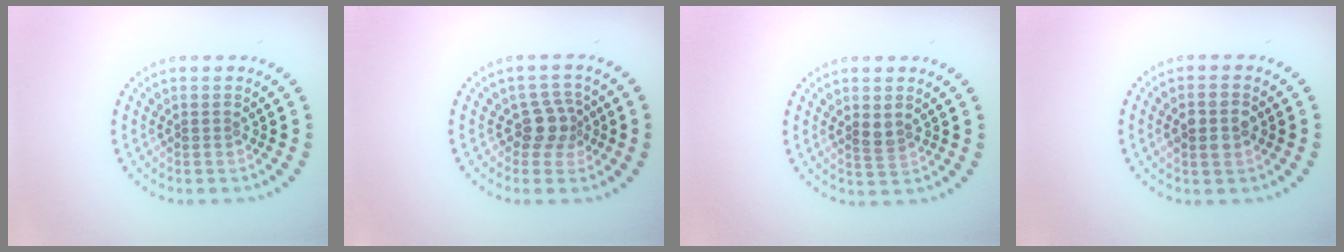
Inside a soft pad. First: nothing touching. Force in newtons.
{"total": 2.6, "press": 2.0, "slide": 1.6}
{"total": 1.4, "press": 1.2, "slide": 0.6}
{"total": 2.5, "press": 2.4, "slide": 0.5}